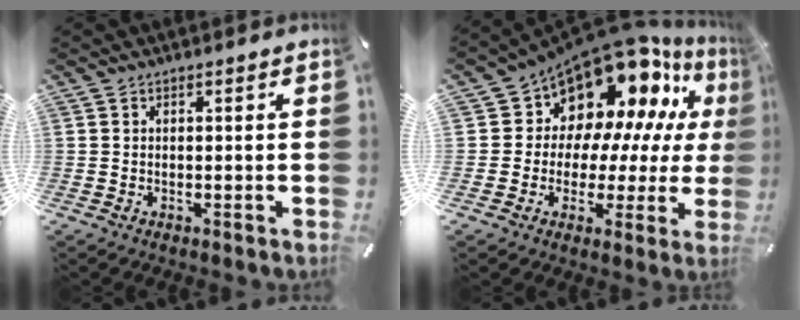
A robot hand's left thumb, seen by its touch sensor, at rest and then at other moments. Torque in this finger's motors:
{"motor_torque": [1.78, 3.23, 1.59, -1.18, 0.16]}